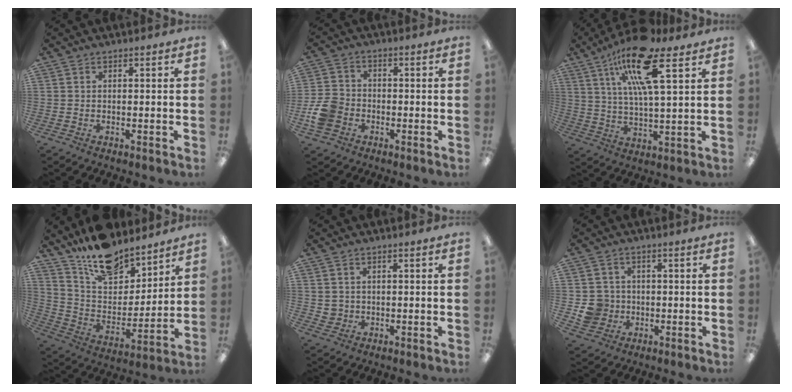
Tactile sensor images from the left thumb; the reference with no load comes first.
{"total": 7.4, "force": [-2.4, 6.1, 3.5], "torque": [-0.084, 0.020, -0.043]}
{"total": 17.9, "force": [10.0, 5.1, 14.0], "torque": [-0.243, -0.032, 0.162]}
{"total": 16.6, "force": [13.6, 7.5, 5.8], "torque": [-0.120, -0.092, 0.248]}
{"total": 2.4, "force": [0.8, 2.3, 0.1], "torque": [-0.007, 0.003, 0.015]}
{"total": 6.6, "force": [-0.6, 6.4, 1.6], "torque": [-0.037, 0.011, -0.008]}